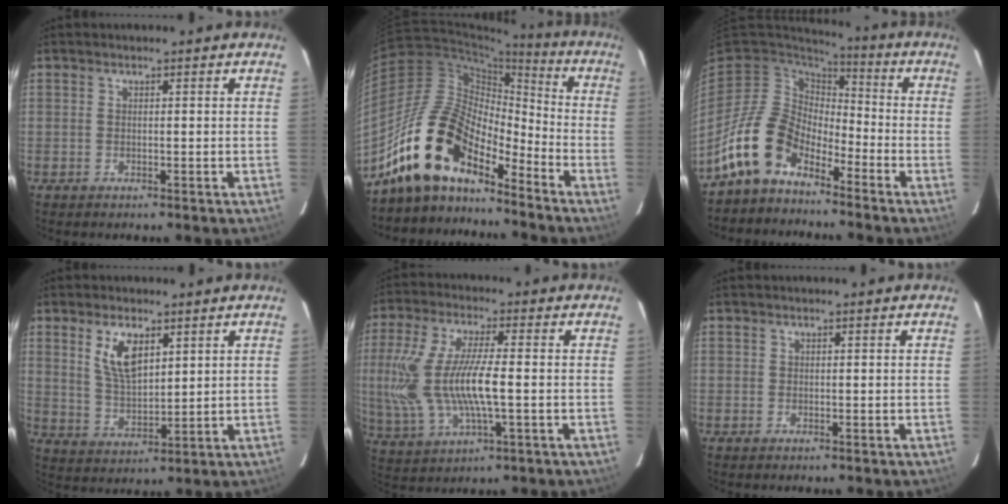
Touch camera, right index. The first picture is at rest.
{"total": 16.2, "force": [-12.7, 6.3, 7.9], "torque": [-0.144, 0.009, -0.246]}
{"total": 12.4, "force": [-8.4, 6.9, 6.0], "torque": [-0.122, 0.015, -0.162]}
{"total": 8.0, "force": [3.8, 3.8, 6.0], "torque": [-0.110, 0.000, 0.081]}
{"total": 16.6, "force": [-0.9, 5.6, 15.6], "torque": [-0.317, -0.010, -0.006]}
{"total": 0.0}